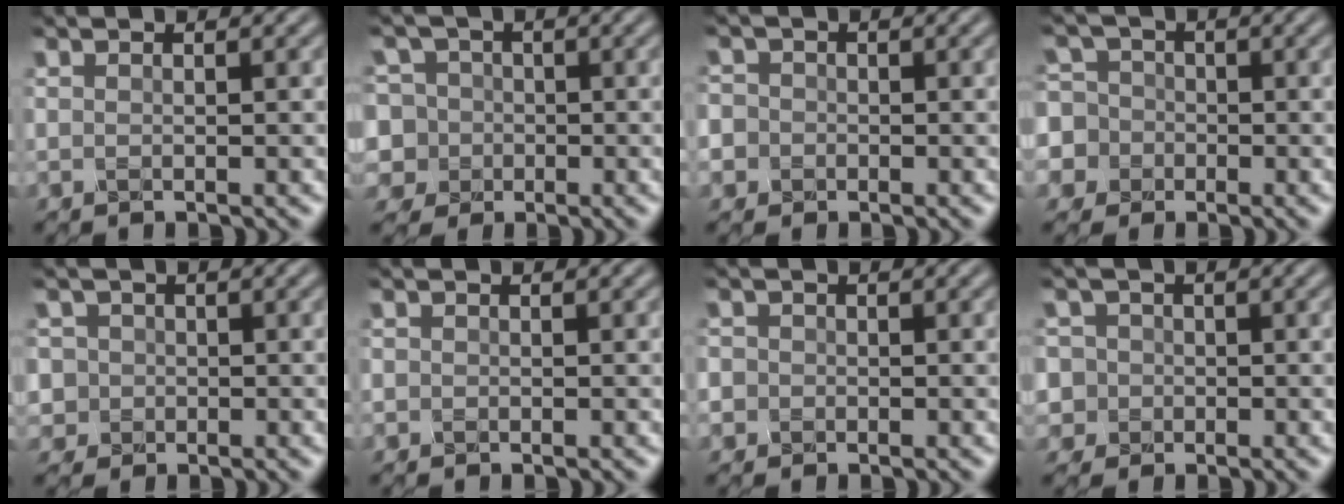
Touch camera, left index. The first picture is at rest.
{"total": 8.4, "force": [0.4, 7.9, 2.9], "torque": [-0.064, 0.031, -0.036]}
{"total": 4.8, "force": [-1.0, 4.5, 1.4], "torque": [-0.031, 0.011, -0.053]}
{"total": 8.7, "force": [-2.2, 8.1, 2.4], "torque": [-0.069, 0.016, -0.083]}
{"total": 4.6, "force": [0.3, 4.4, 1.2], "torque": [-0.025, 0.028, -0.013]}
{"total": 0.6, "force": [-0.2, 0.6, 0.1], "torque": [0.002, -0.005, -0.005]}
{"total": 2.6, "force": [-0.1, 2.4, 0.7], "torque": [-0.002, 0.013, -0.028]}
{"total": 5.9, "force": [-0.1, 5.6, 1.6], "torque": [-0.038, 0.029, -0.029]}